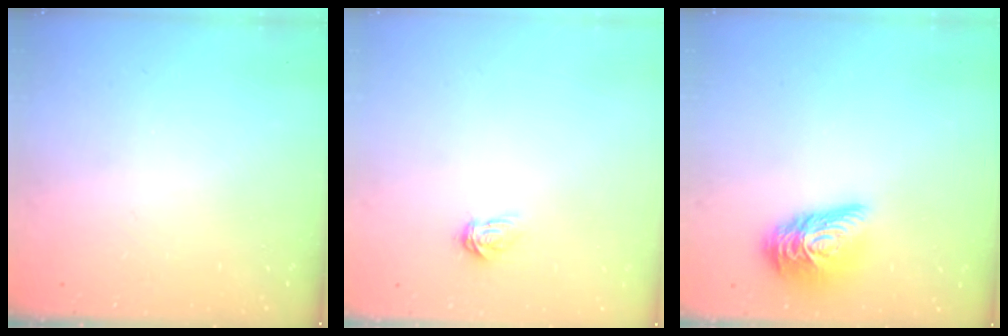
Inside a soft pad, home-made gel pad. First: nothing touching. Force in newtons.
{"total": 3.6, "press": 3.6, "slide": 0.4}
{"total": 13.5, "press": 13.5, "slide": 0.9}